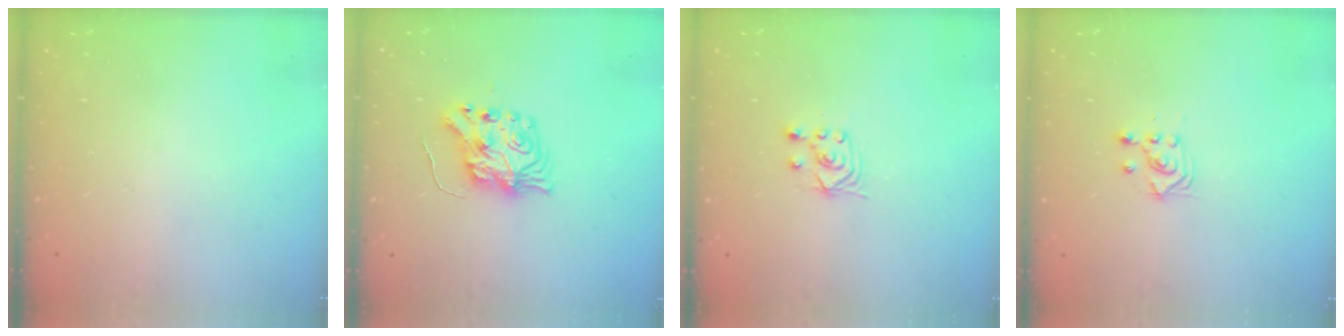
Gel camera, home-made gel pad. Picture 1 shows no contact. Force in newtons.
{"total": 8.7, "press": 8.6, "slide": 0.4}
{"total": 2.5, "press": 2.2, "slide": 1.2}
{"total": 3.1, "press": 3.0, "slide": 0.9}